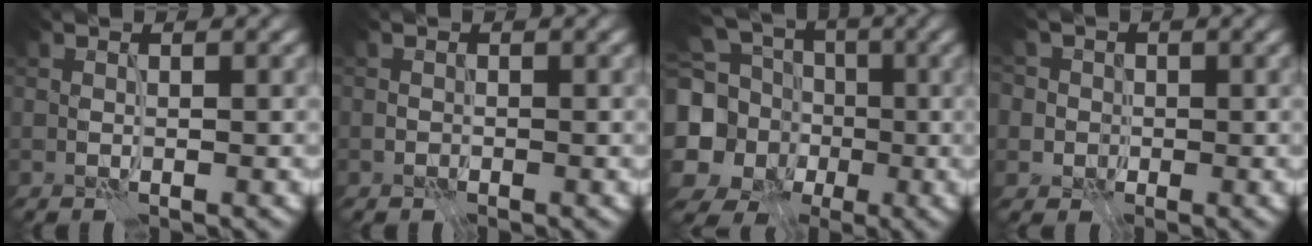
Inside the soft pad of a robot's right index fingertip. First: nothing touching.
{"total": 0.6, "force": [-0.2, 0.5, 0.0], "torque": [-0.001, -0.002, -0.003]}
{"total": 14.0, "force": [0.2, 12.7, 5.8], "torque": [-0.171, 0.011, -0.023]}
{"total": 6.4, "force": [1.7, 5.8, 2.1], "torque": [-0.038, 0.030, -0.005]}